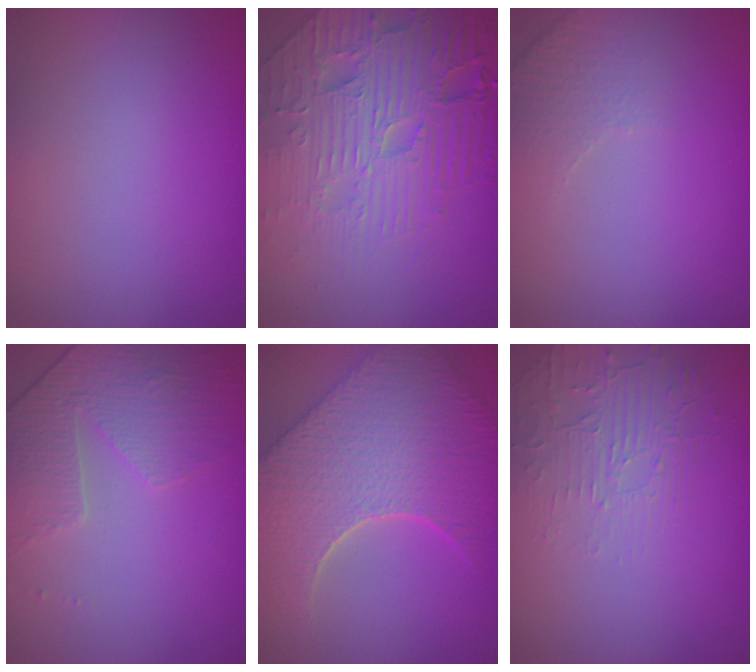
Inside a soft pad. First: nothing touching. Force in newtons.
{"total": 8.7, "press": 6.2, "slide": 6.1}
{"total": 2.1, "press": 2.0, "slide": 0.5}
{"total": 4.7, "press": 3.2, "slide": 3.4}
{"total": 9.7, "press": 7.0, "slide": 6.7}
{"total": 1.9, "press": 1.0, "slide": 1.6}